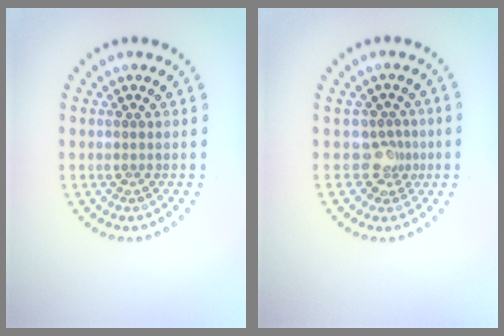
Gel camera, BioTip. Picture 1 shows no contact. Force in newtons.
{"total": 2.1, "press": 1.5, "slide": 1.4}